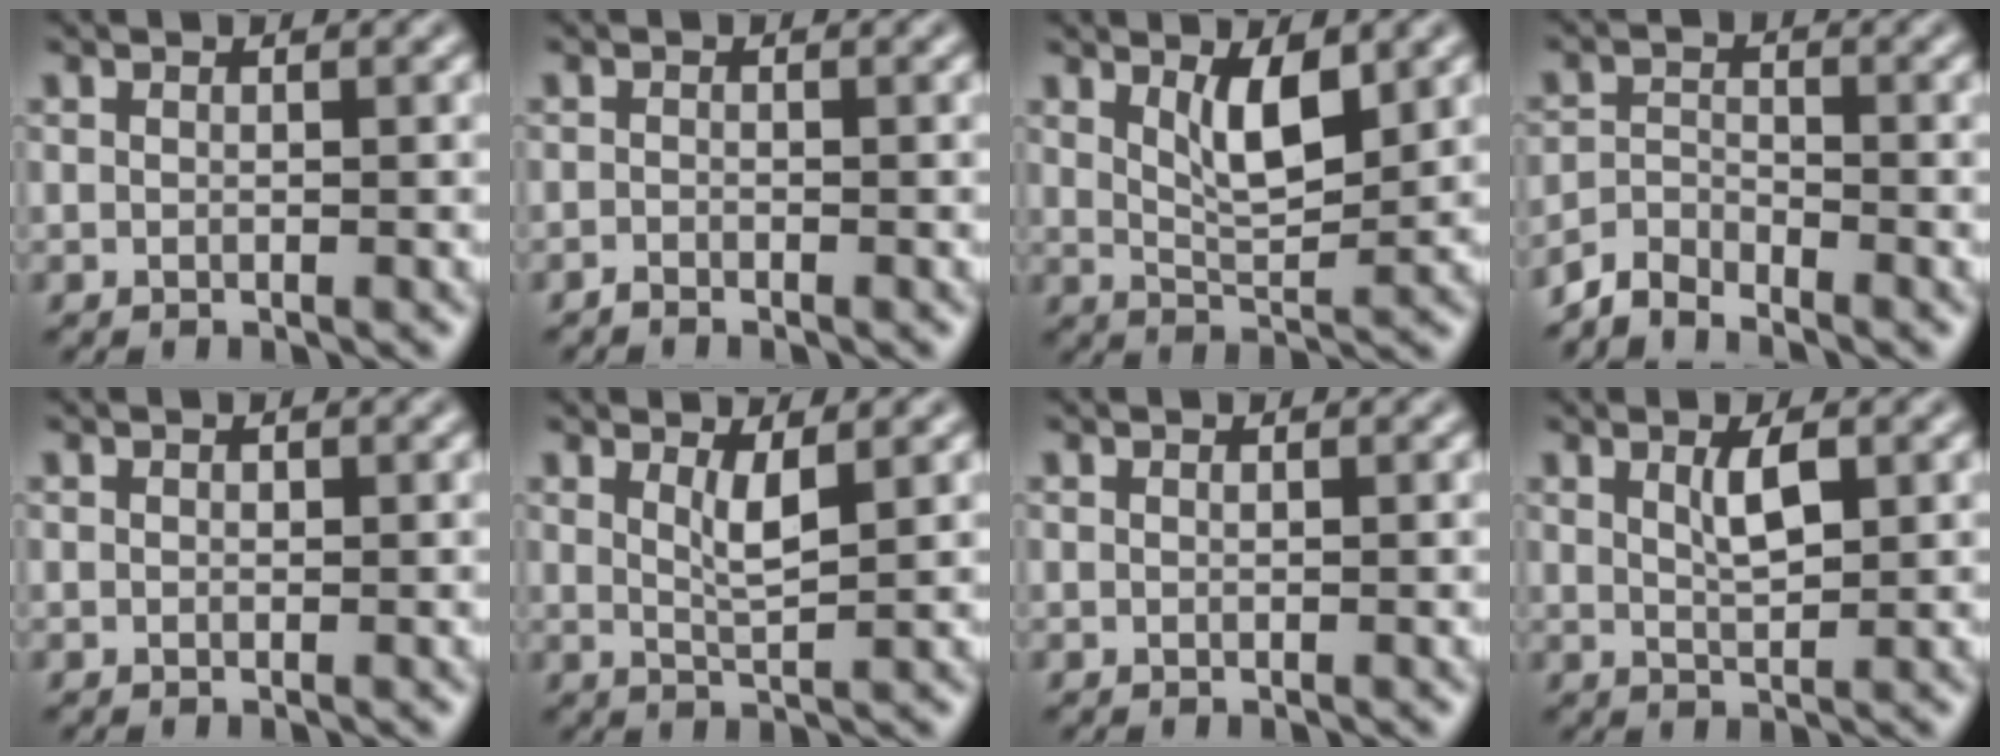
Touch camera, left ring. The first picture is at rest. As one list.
[{"total": 0.6, "force": [-0.6, 0.1, 0.2], "torque": [-0.001, 0.000, -0.013]}, {"total": 3.9, "force": [1.8, 1.3, 3.2], "torque": [-0.061, -0.006, 0.034]}, {"total": 2.8, "force": [-2.6, 0.6, 0.5], "torque": [-0.010, 0.002, -0.062]}, {"total": 0.0}, {"total": 2.2, "force": [1.1, 0.5, 1.9], "torque": [-0.031, -0.007, 0.019]}, {"total": 0.0}, {"total": 2.5, "force": [1.1, 0.7, 2.1], "torque": [-0.039, 0.000, 0.020]}]